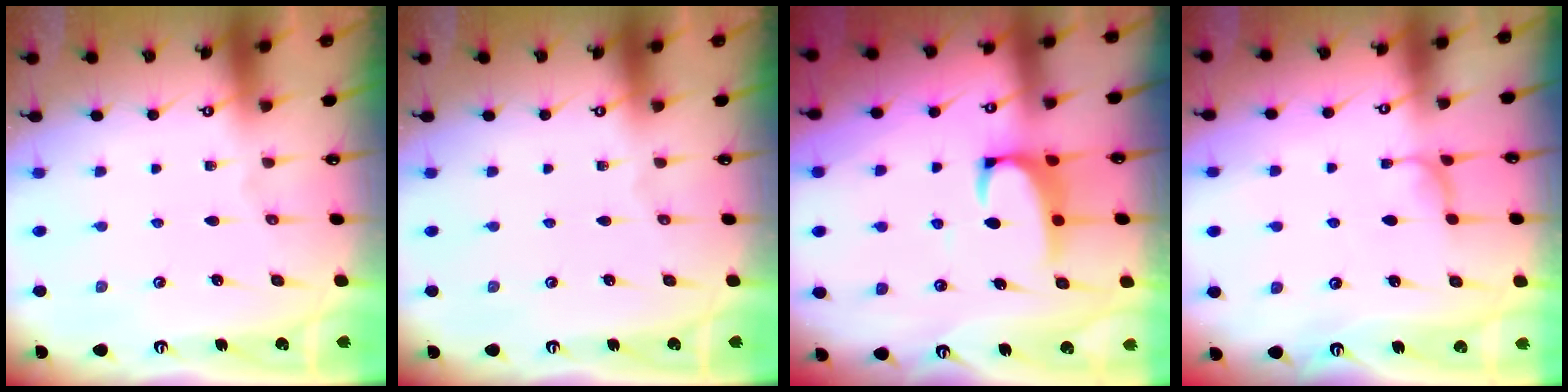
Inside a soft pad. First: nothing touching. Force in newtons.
{"total": 0.0}
{"total": 2.8, "press": 2.7, "slide": 0.9}
{"total": 1.1, "press": 0.9, "slide": 0.5}